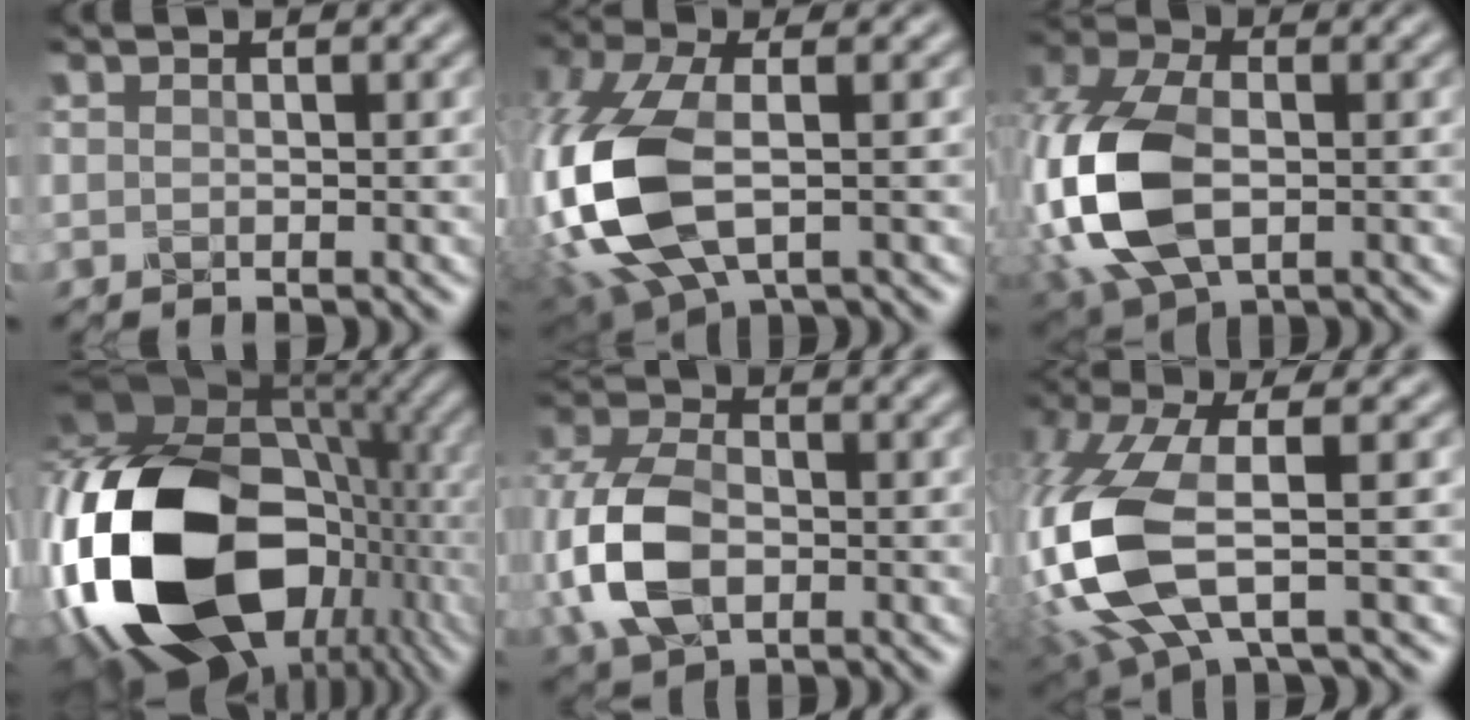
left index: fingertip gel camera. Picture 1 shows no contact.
{"total": 11.9, "force": [-2.4, 6.2, 9.8], "torque": [-0.256, -0.014, -0.045]}
{"total": 12.1, "force": [-2.1, 7.5, 9.3], "torque": [-0.239, -0.018, -0.044]}
{"total": 20.4, "force": [-4.2, 13.5, 14.7], "torque": [-0.329, -0.027, -0.059]}
{"total": 8.8, "force": [-1.6, 5.8, 6.3], "torque": [-0.168, -0.008, -0.037]}
{"total": 10.5, "force": [-1.9, 4.0, 9.5], "torque": [-0.246, -0.015, -0.045]}